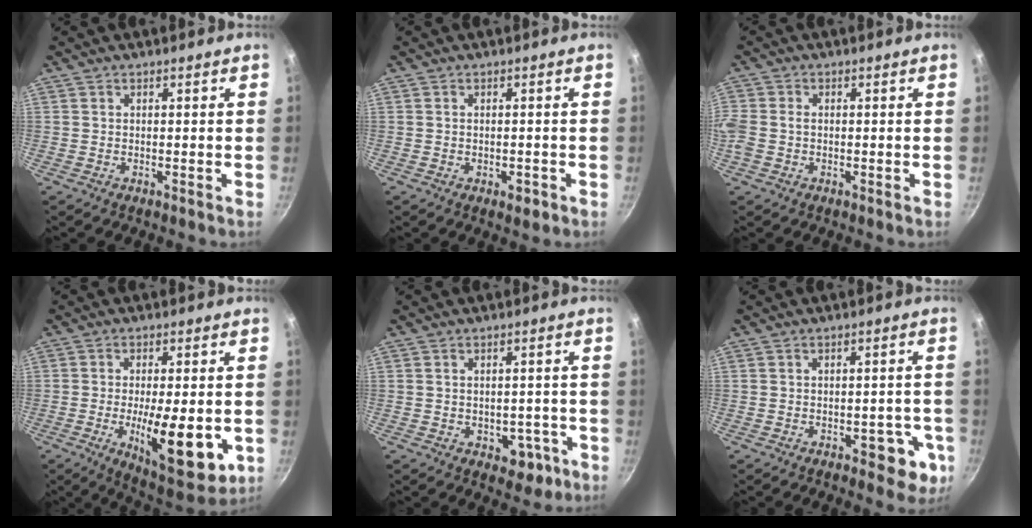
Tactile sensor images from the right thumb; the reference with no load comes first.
{"total": 2.0, "force": [-0.8, 1.0, 1.5], "torque": [-0.020, 0.008, -0.008]}
{"total": 4.5, "force": [-0.4, 3.4, 3.0], "torque": [-0.079, 0.008, -0.009]}
{"total": 15.7, "force": [-3.5, 5.6, 14.2], "torque": [-0.199, -0.021, -0.040]}
{"total": 5.2, "force": [-2.1, 3.5, 3.2], "torque": [-0.017, 0.018, -0.018]}
{"total": 6.6, "force": [-2.9, 3.3, 5.0], "torque": [-0.034, 0.017, -0.031]}